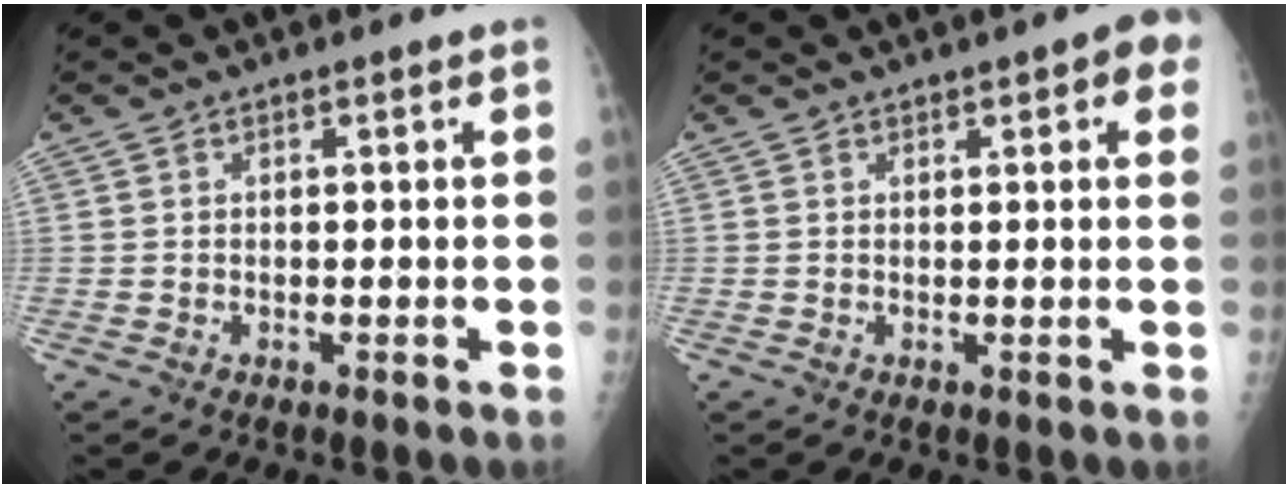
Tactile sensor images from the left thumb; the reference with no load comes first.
{"total": 5.2, "force": [2.6, 1.9, 4.1], "torque": [-0.027, -0.001, 0.022]}